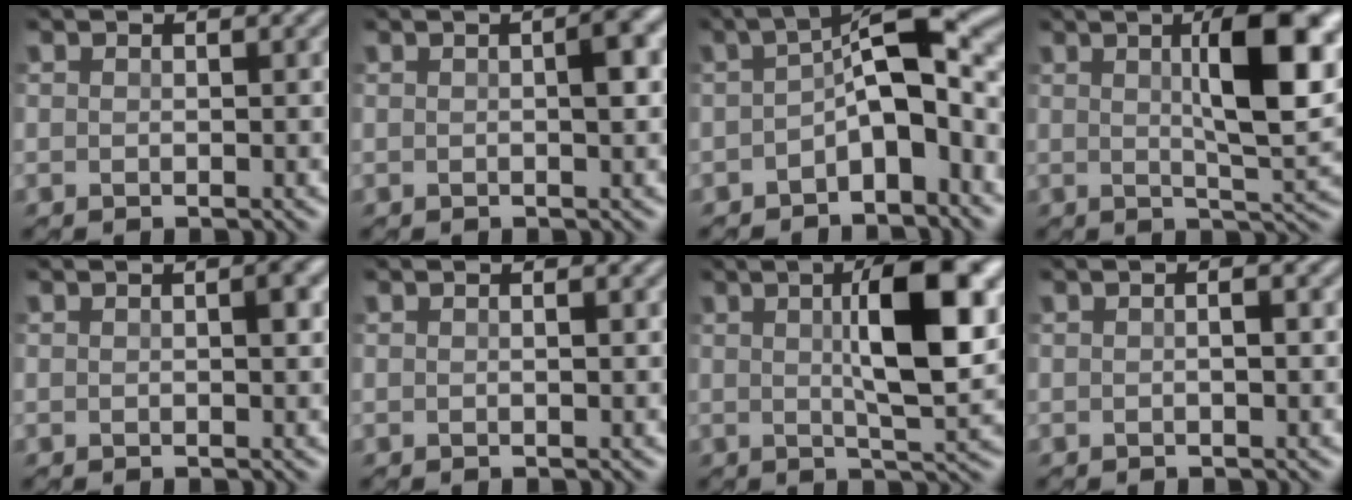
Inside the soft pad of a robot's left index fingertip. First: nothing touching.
{"total": 2.5, "force": [0.1, 0.9, 2.4], "torque": [-0.037, 0.006, 0.002]}
{"total": 8.1, "force": [-2.0, 3.6, 6.9], "torque": [-0.099, 0.018, -0.046]}
{"total": 8.5, "force": [2.5, 1.9, 7.9], "torque": [-0.125, 0.008, 0.041]}
{"total": 1.2, "force": [0.1, 0.3, 1.1], "torque": [-0.019, 0.004, 0.001]}
{"total": 0.0}
{"total": 8.1, "force": [2.0, 1.7, 7.7], "torque": [-0.123, 0.013, 0.029]}
{"total": 0.8, "force": [-0.2, -0.1, 0.8], "torque": [-0.019, 0.003, -0.001]}